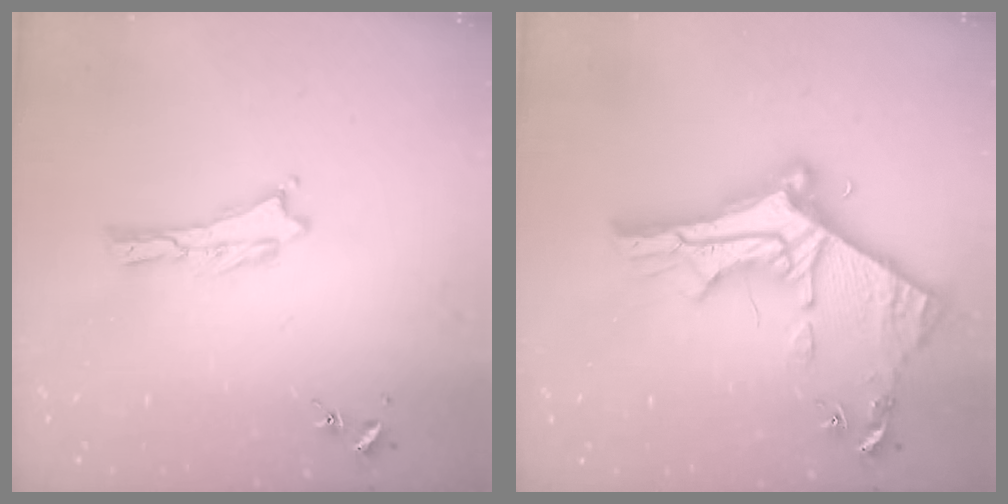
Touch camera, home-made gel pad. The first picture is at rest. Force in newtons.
{"total": 11.2, "press": 11.1, "slide": 1.2}